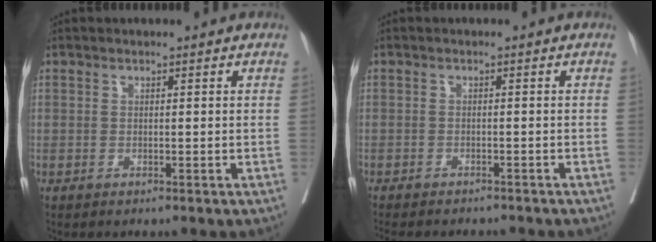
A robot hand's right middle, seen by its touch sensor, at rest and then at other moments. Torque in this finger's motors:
{"motor_torque": [1.00, -1.14, 0.08, 0.05]}